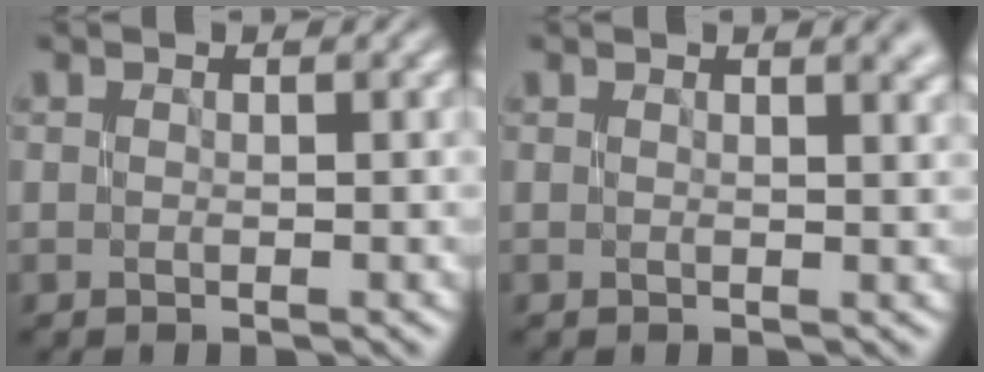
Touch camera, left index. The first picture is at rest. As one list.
[{"total": 2.3, "force": [0.7, 1.0, 1.9], "torque": [-0.010, 0.009, 0.003]}]